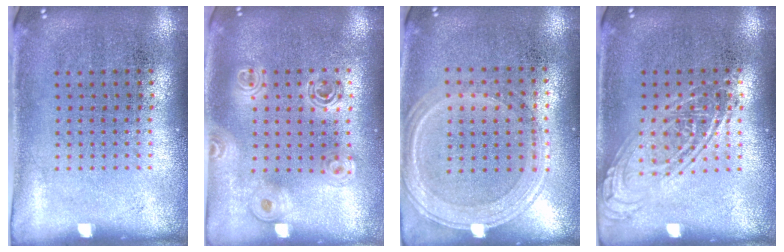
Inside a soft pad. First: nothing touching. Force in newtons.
{"total": 1.7, "press": 1.4, "slide": 0.8}
{"total": 1.2, "press": 1.2, "slide": 0.4}
{"total": 1.5, "press": 1.5, "slide": 0.1}